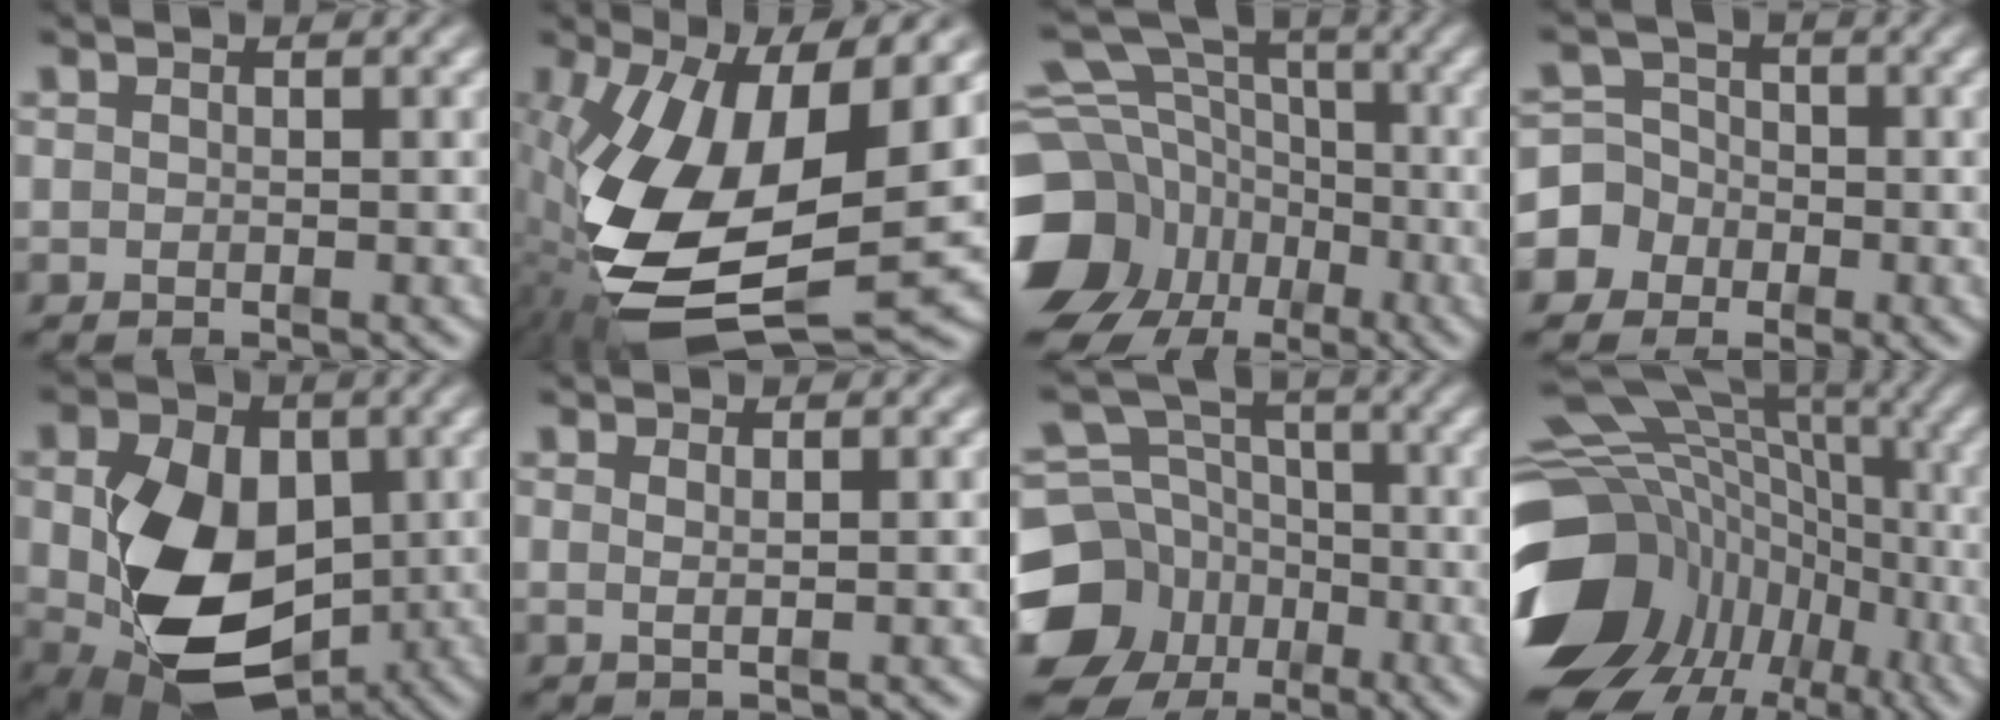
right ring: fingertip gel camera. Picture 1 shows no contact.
{"total": 14.9, "force": [-3.0, 7.7, 12.4], "torque": [-0.260, -0.046, -0.018]}
{"total": 12.2, "force": [-3.0, 10.5, 5.6], "torque": [-0.098, -0.051, -0.044]}
{"total": 8.3, "force": [-2.4, 7.5, 2.4], "torque": [-0.058, -0.028, -0.043]}
{"total": 12.5, "force": [-2.3, 8.4, 8.9], "torque": [-0.192, -0.056, -0.012]}
{"total": 1.1, "force": [0.4, -0.7, 0.8], "torque": [-0.013, -0.008, 0.013]}
{"total": 13.4, "force": [-4.0, 11.5, 5.7], "torque": [-0.102, -0.072, -0.050]}
{"total": 16.1, "force": [-4.1, 12.3, 9.6], "torque": [-0.151, -0.052, -0.048]}